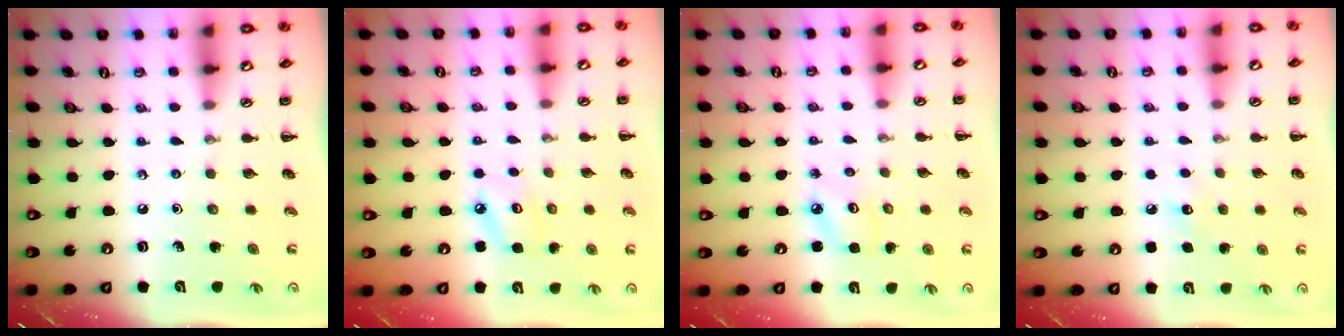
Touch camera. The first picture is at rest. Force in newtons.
{"total": 5.7, "press": 5.6, "slide": 1.0}
{"total": 3.5, "press": 3.4, "slide": 0.5}
{"total": 6.0, "press": 5.8, "slide": 1.5}